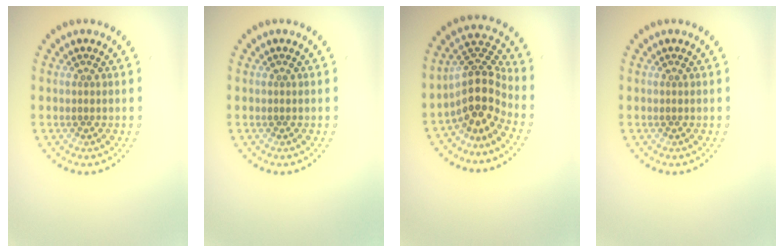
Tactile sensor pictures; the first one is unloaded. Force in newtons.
{"total": 0.0}
{"total": 4.7, "press": 3.5, "slide": 3.2}
{"total": 0.0}